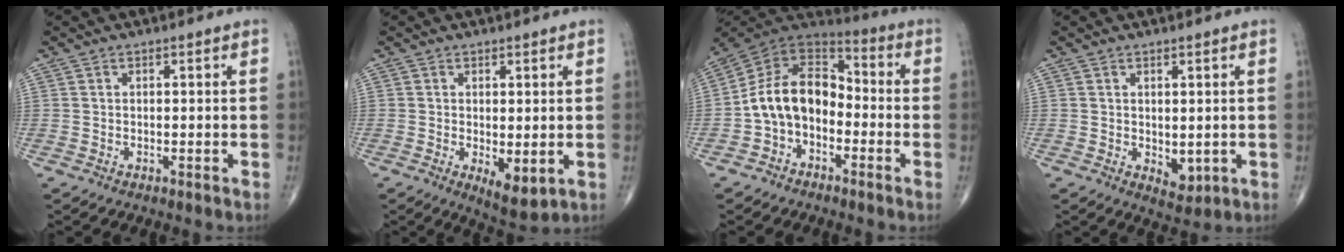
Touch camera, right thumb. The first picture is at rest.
{"total": 5.4, "force": [-0.9, 2.3, 4.8], "torque": [-0.070, -0.018, -0.005]}
{"total": 13.2, "force": [-3.2, 9.3, 8.8], "torque": [-0.134, 0.063, -0.071]}
{"total": 3.4, "force": [-0.2, 2.0, 2.7], "torque": [-0.025, -0.009, 0.008]}